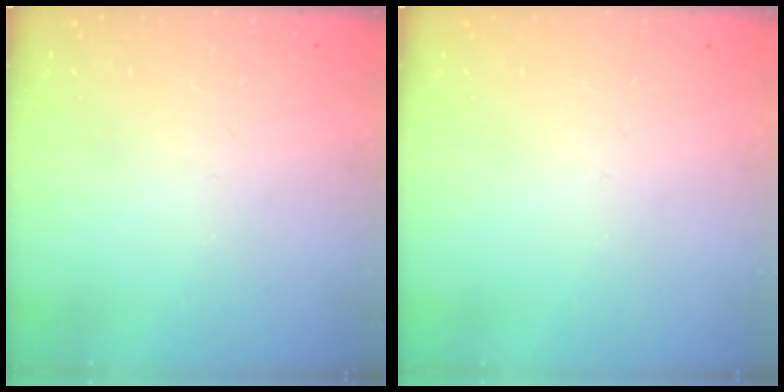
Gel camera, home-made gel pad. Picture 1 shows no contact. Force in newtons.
{"total": 0.0}